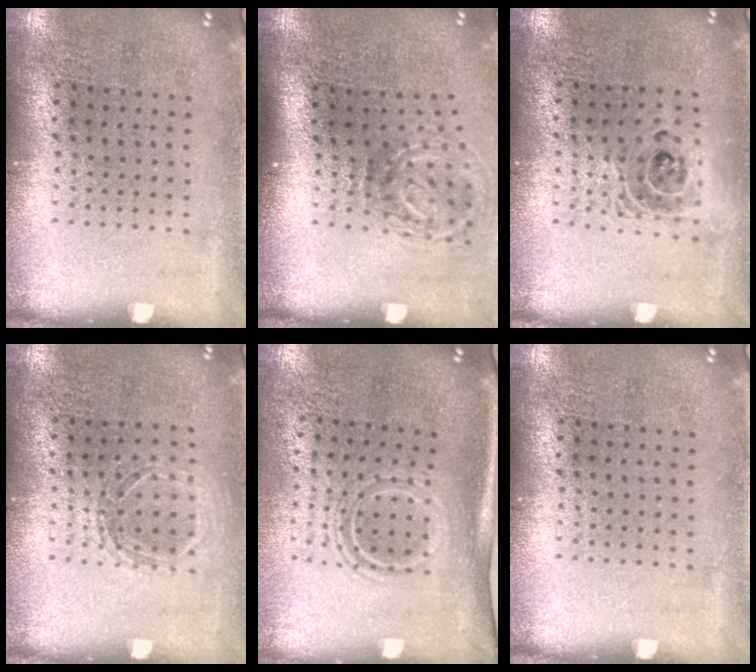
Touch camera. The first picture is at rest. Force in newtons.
{"total": 2.0, "press": 1.3, "slide": 1.6}
{"total": 1.4, "press": 1.2, "slide": 0.7}
{"total": 1.2, "press": 1.1, "slide": 0.4}
{"total": 1.6, "press": 1.1, "slide": 1.1}
{"total": 0.0}